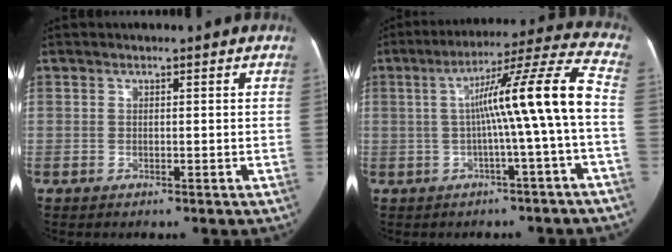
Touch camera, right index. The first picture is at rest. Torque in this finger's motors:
{"motor_torque": [1.53, -0.02, 0.44, 0.17]}